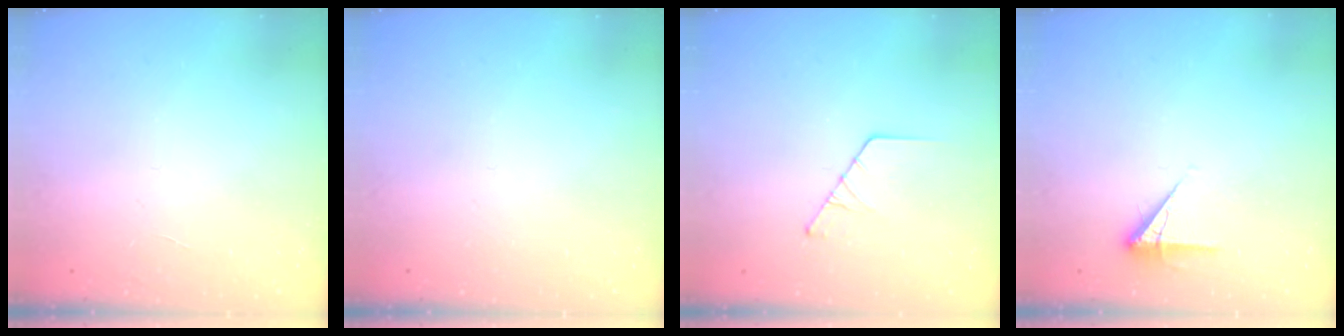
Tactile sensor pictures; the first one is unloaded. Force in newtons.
{"total": 0.0}
{"total": 3.3, "press": 3.3, "slide": 0.3}
{"total": 4.8, "press": 4.7, "slide": 0.9}